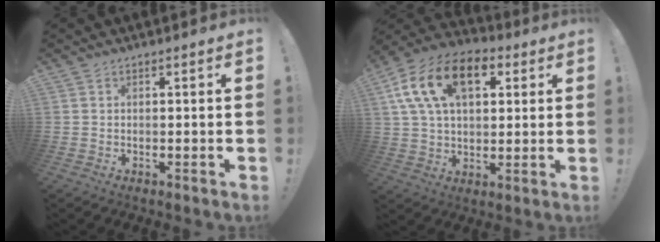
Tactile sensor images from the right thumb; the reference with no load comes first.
{"total": 19.2, "force": [7.6, 11.9, 13.0], "torque": [-0.225, -0.014, 0.136]}